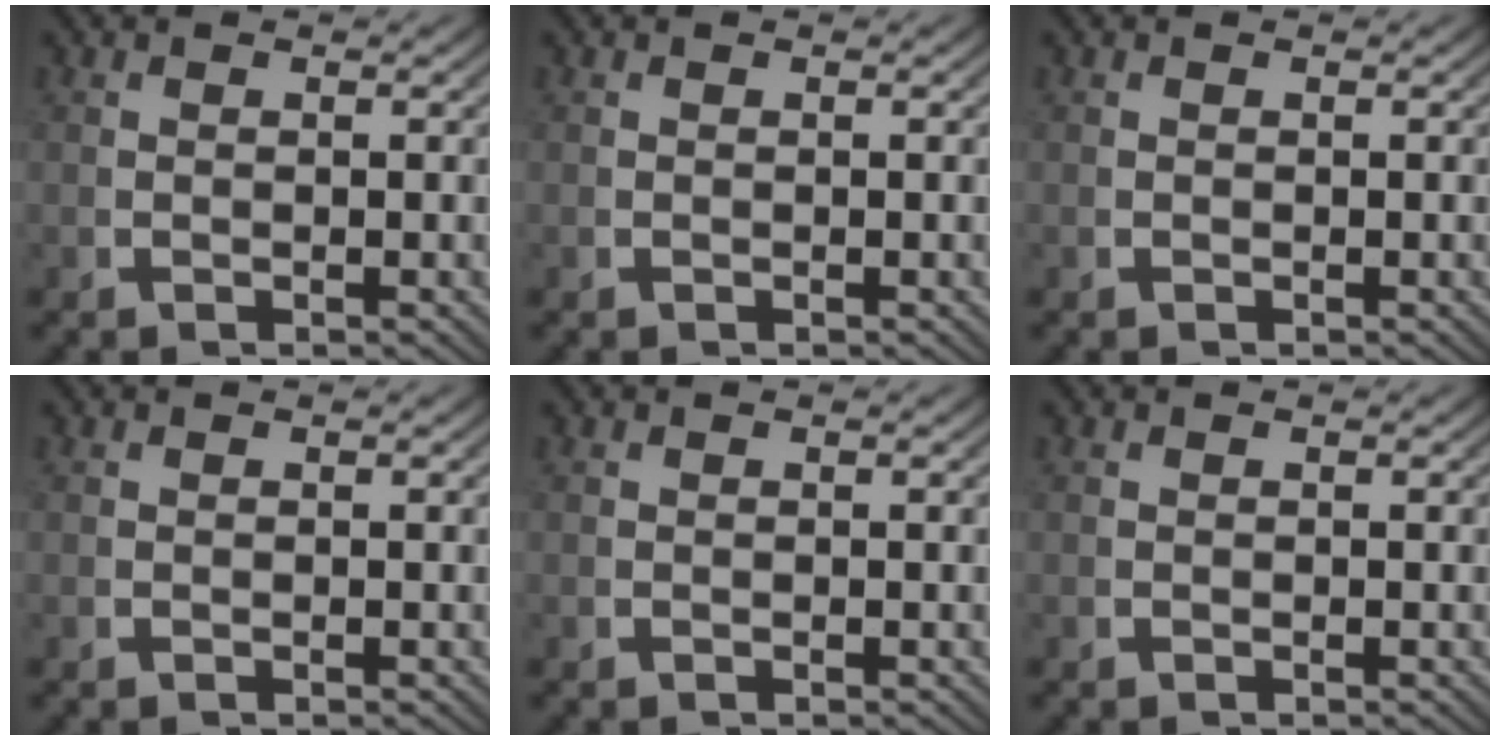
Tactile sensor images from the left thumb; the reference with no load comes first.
{"total": 0.0}
{"total": 0.0}
{"total": 0.0}
{"total": 0.0}
{"total": 0.0}